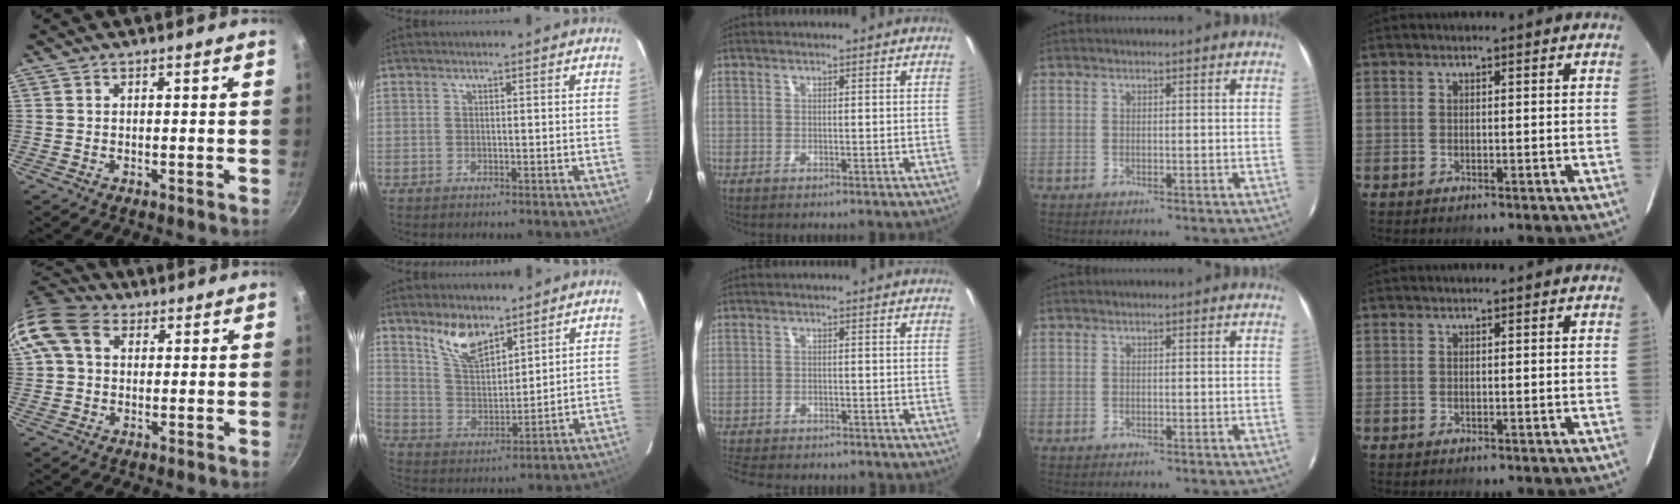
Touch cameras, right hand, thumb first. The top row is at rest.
{"thumb": {"total": 11.7, "force": [3.4, 8.7, 7.1], "torque": [-0.130, 0.021, 0.046]}, "index": {"total": 9.2, "force": [6.6, 3.8, 5.1], "torque": [-0.092, 0.006, 0.133]}, "middle": {"total": 8.6, "force": [-7.6, 2.3, 3.3], "torque": [-0.086, -0.020, -0.118]}}